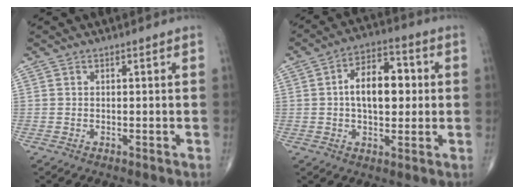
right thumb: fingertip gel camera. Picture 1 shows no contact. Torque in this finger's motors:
{"motor_torque": [0.09, 0.53, 0.57, -0.17, 0.11]}